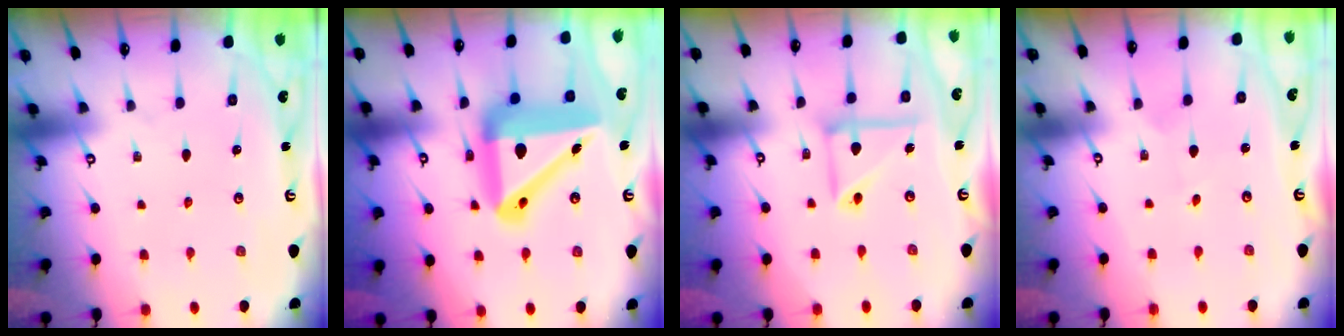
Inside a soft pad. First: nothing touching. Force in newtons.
{"total": 21.3, "press": 21.1, "slide": 3.3}
{"total": 10.7, "press": 10.6, "slide": 1.1}
{"total": 2.2, "press": 2.2, "slide": 0.2}